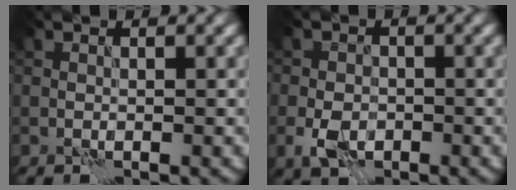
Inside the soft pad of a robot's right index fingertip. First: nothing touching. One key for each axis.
{"total": 3.6, "fx": -1.3, "fy": 2.7, "fz": 2.1, "tx": -0.042, "ty": -0.006, "tz": -0.029}